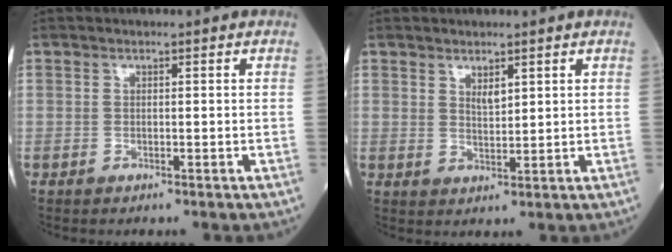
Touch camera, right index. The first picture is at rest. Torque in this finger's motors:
{"motor_torque": [0.02, 0.06, 0.00, 0.02]}